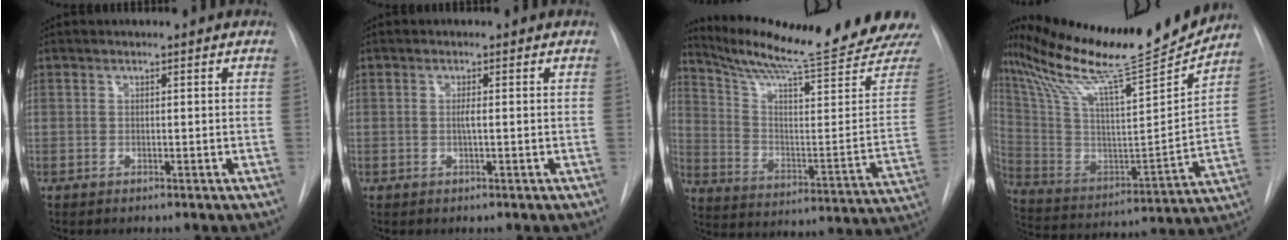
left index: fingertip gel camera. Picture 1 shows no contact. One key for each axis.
{"total": 1.0, "fx": -0.1, "fy": 0.0, "fz": 1.0, "tx": -0.022, "ty": 0.001, "tz": -0.004}
{"total": 22.1, "fx": 20.3, "fy": -1.4, "fz": 8.7, "tx": -0.149, "ty": -0.109, "tz": 0.286}
{"total": 24.2, "fx": 21.5, "fy": 0.2, "fz": 11.0, "tx": -0.214, "ty": -0.050, "tz": 0.351}